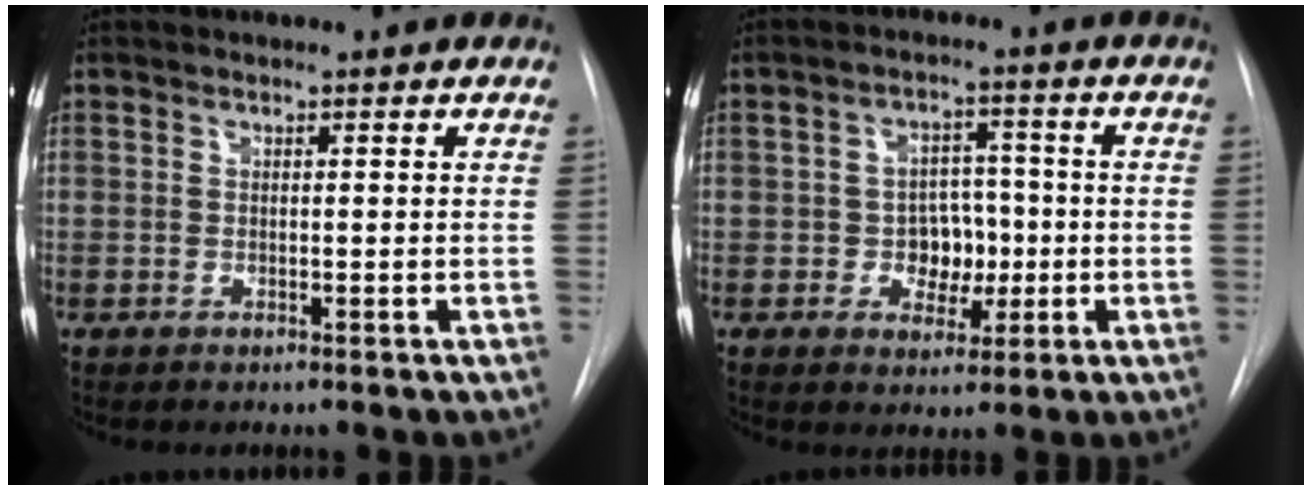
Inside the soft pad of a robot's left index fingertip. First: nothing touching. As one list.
[{"total": 5.6, "force": [-1.0, 4.3, 3.5], "torque": [-0.047, 0.014, -0.010]}]